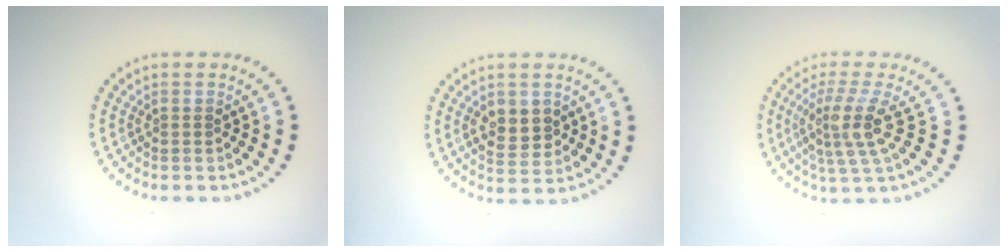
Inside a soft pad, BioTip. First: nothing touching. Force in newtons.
{"total": 2.9, "press": 2.9, "slide": 0.4}
{"total": 4.0, "press": 2.8, "slide": 2.8}